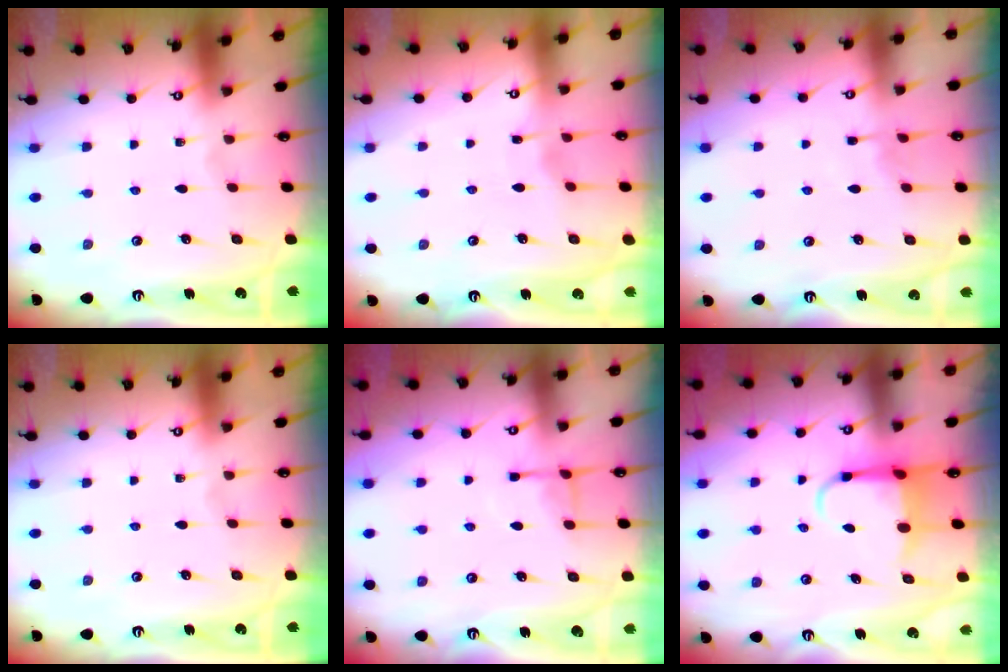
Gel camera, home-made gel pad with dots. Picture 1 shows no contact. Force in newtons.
{"total": 2.9, "press": 2.8, "slide": 0.4}
{"total": 3.4, "press": 3.3, "slide": 0.6}
{"total": 0.0}
{"total": 5.3, "press": 5.2, "slide": 0.8}
{"total": 5.2, "press": 5.1, "slide": 1.0}